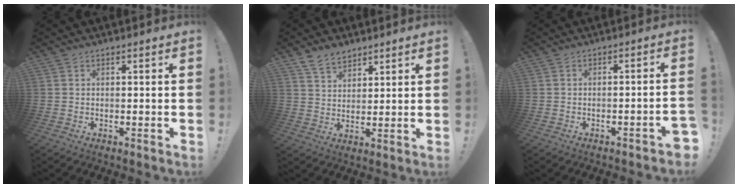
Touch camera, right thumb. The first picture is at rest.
{"total": 7.5, "force": [5.8, 4.0, 2.6], "torque": [-0.048, -0.030, 0.112]}
{"total": 1.3, "force": [-1.0, 0.0, 0.9], "torque": [-0.013, 0.001, -0.017]}